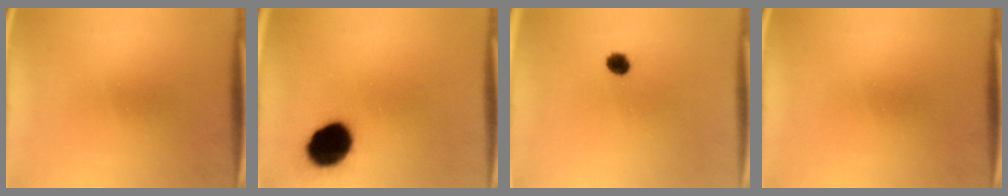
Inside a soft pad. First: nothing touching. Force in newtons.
{"total": 12.9}
{"total": 2.9}
{"total": 0.0}